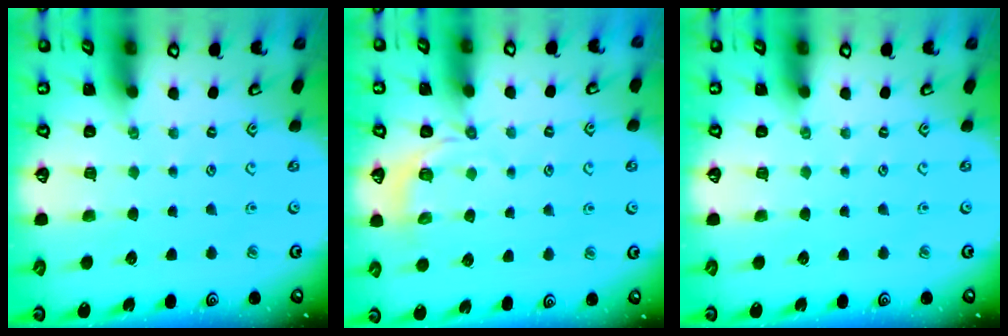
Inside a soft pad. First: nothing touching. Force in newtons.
{"total": 4.5, "press": 4.1, "slide": 2.0}
{"total": 0.0}